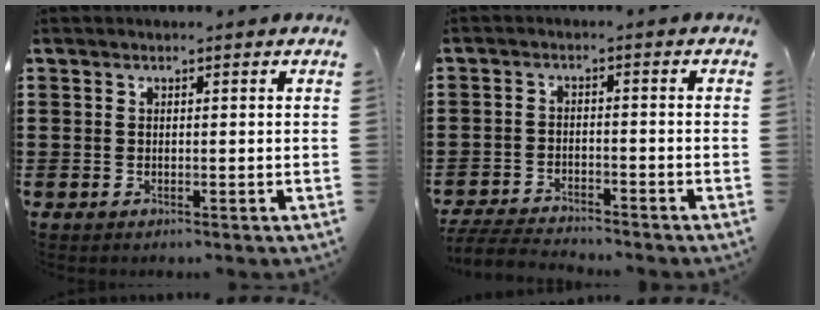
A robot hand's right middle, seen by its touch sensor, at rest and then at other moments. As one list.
[{"total": 4.3, "force": [-4.2, 0.5, 0.5], "torque": [-0.014, 0.001, -0.090]}]